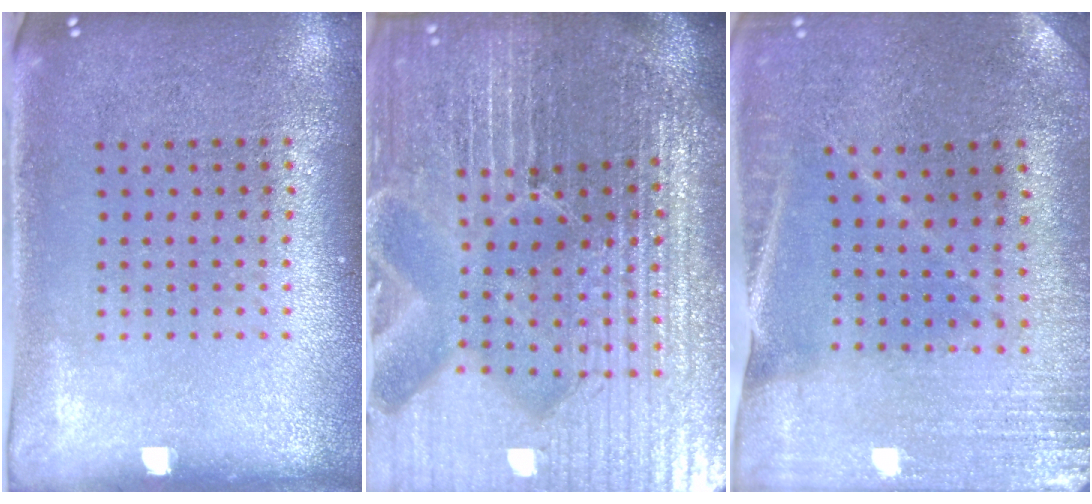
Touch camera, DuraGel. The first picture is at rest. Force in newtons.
{"total": 7.3, "press": 6.3, "slide": 3.5}
{"total": 0.8, "press": 0.8, "slide": 0.1}